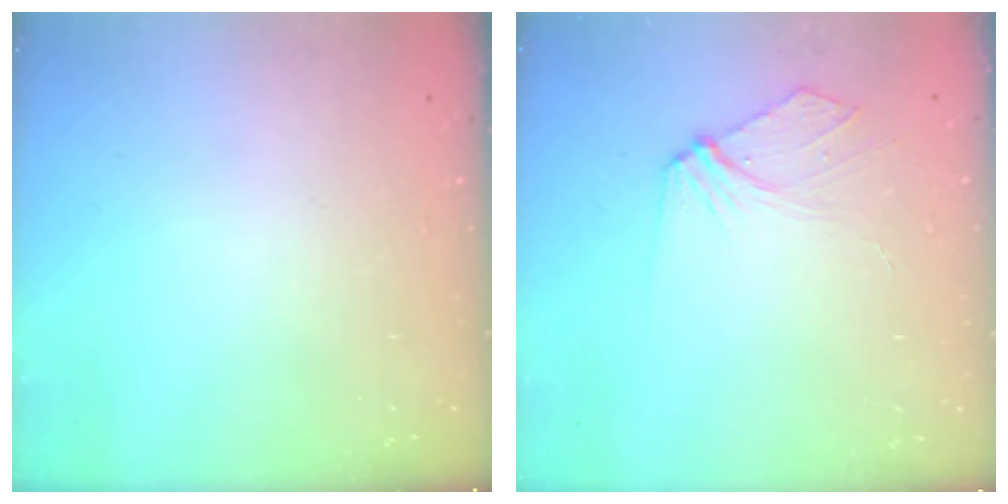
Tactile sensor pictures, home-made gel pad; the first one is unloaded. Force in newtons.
{"total": 6.8, "press": 6.8, "slide": 0.8}